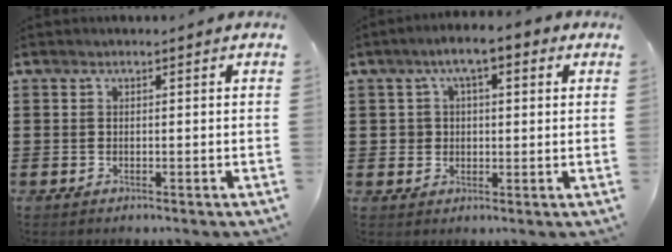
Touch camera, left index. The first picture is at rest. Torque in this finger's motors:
{"motor_torque": [2.14, 0.00, 0.36, 0.10]}